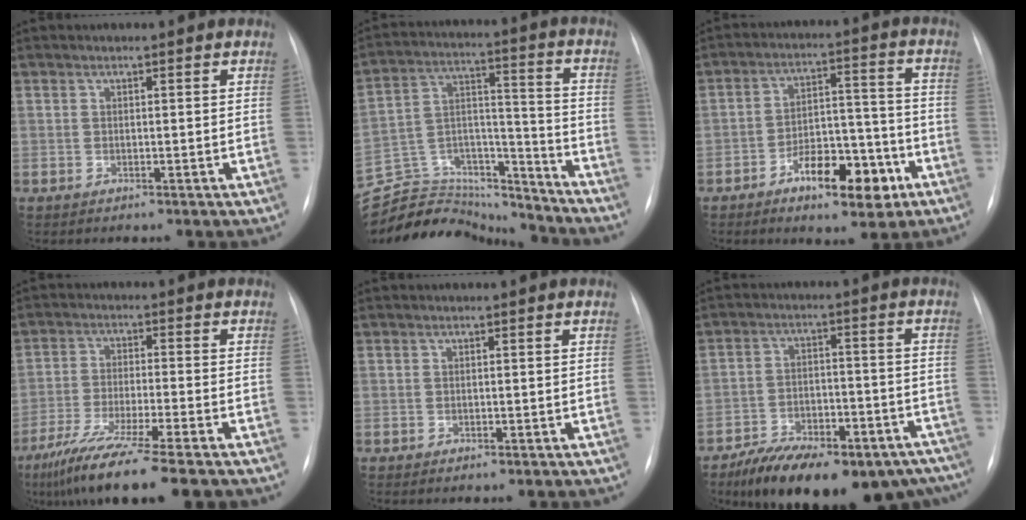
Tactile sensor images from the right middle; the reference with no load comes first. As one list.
[{"total": 19.4, "force": [-18.6, 5.0, 2.4], "torque": [-0.057, 0.063, -0.286]}, {"total": 10.9, "force": [-5.6, 4.5, 8.2], "torque": [-0.128, 0.023, -0.081]}, {"total": 12.3, "force": [-8.8, -0.5, 8.6], "torque": [-0.157, -0.041, -0.145]}, {"total": 0.5, "force": [-0.3, 0.1, 0.4], "torque": [-0.011, -0.003, -0.002]}, {"total": 22.0, "force": [-16.9, 8.7, 11.1], "torque": [-0.134, 0.022, -0.231]}]